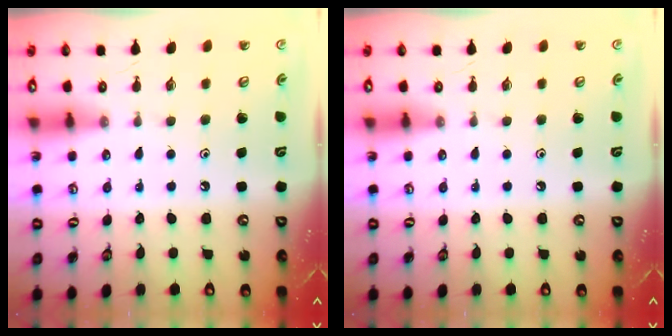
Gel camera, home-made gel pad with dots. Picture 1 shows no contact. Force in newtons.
{"total": 0.0}